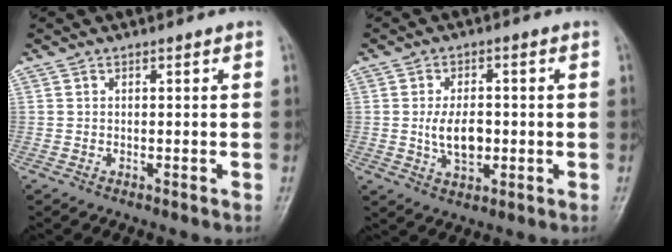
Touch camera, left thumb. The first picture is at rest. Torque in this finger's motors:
{"motor_torque": [0.83, 0.98, 0.47, 0.00, 0.06]}